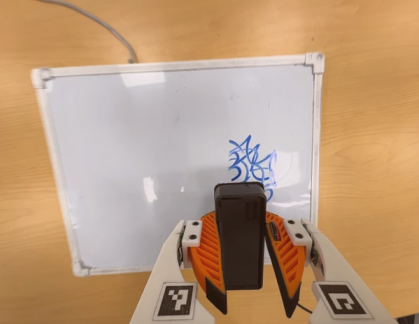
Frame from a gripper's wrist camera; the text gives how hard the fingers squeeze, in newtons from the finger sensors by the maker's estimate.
{"total": 9.8, "left": 9.8, "right": 9.8}